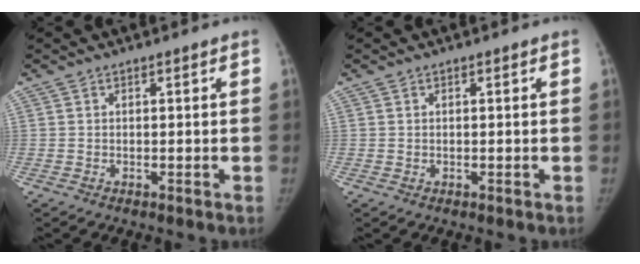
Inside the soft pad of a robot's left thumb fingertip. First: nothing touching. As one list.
[{"total": 0.0}]